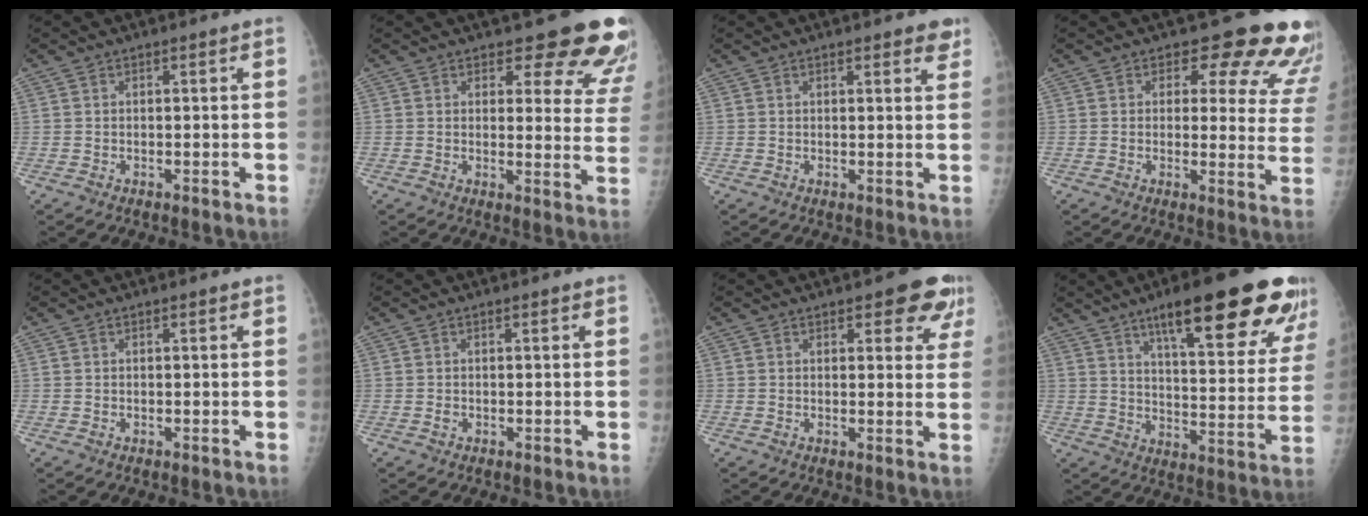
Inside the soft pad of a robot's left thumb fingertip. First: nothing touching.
{"total": 14.4, "force": [12.1, 5.1, 6.1], "torque": [-0.013, -0.079, 0.119]}
{"total": 3.4, "force": [2.4, 1.2, 2.1], "torque": [-0.005, -0.008, 0.025]}
{"total": 15.0, "force": [11.8, 6.5, 6.6], "torque": [-0.014, -0.077, 0.107]}
{"total": 0.0}
{"total": 0.6, "force": [0.0, 0.4, 0.4], "torque": [-0.004, 0.000, -0.001]}
{"total": 7.0, "force": [4.3, 3.1, 4.6], "torque": [-0.018, -0.016, 0.044]}
{"total": 24.7, "force": [15.1, 5.7, 18.7], "torque": [-0.231, -0.047, 0.216]}